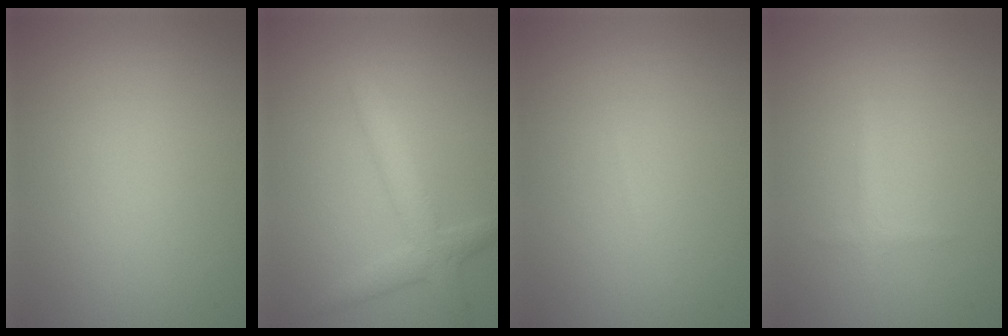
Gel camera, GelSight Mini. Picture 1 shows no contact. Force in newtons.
{"total": 2.1, "press": 2.1, "slide": 0.1}
{"total": 0.0}
{"total": 0.8, "press": 0.8, "slide": 0.1}